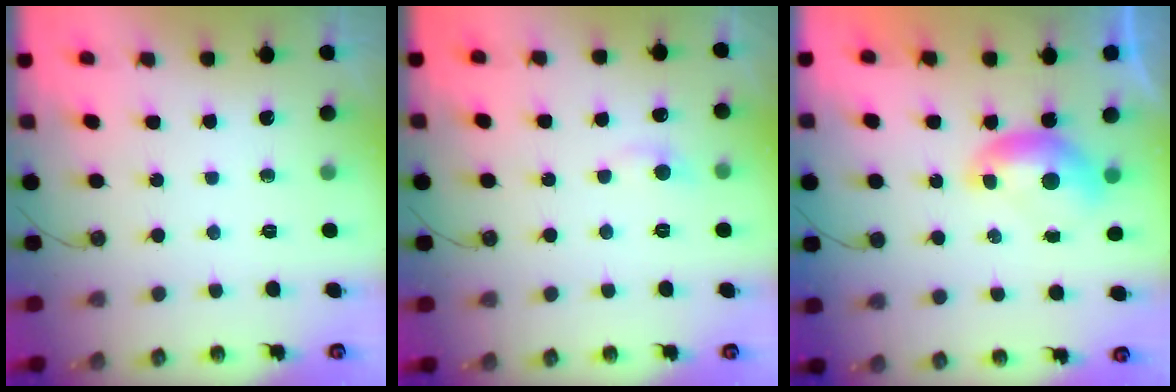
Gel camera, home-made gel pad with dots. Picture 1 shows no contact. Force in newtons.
{"total": 1.1, "press": 0.8, "slide": 0.8}
{"total": 0.0}